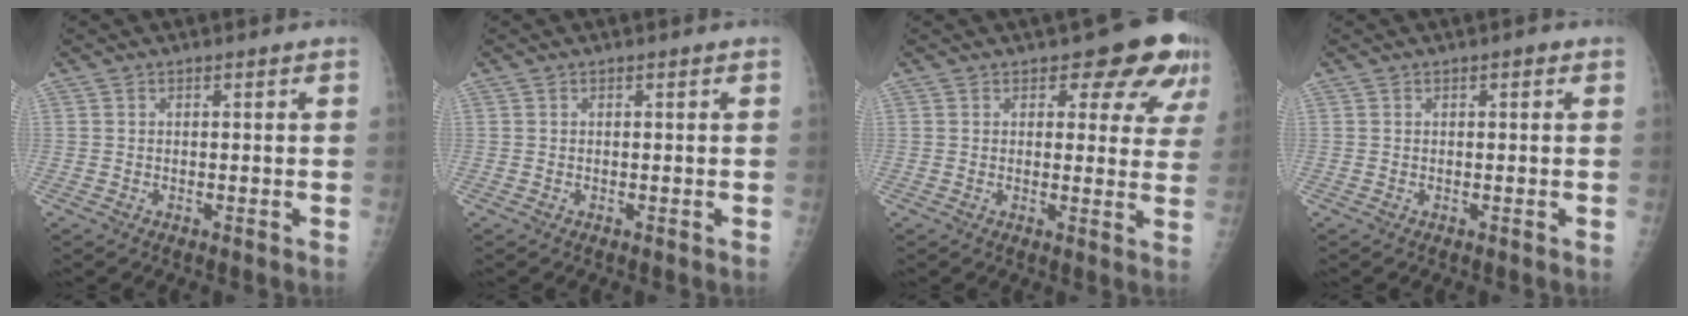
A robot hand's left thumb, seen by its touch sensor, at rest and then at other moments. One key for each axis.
{"total": 0.0}
{"total": 9.9, "fx": 6.7, "fy": 4.6, "fz": 5.6, "tx": -0.020, "ty": -0.033, "tz": 0.064}
{"total": 0.7, "fx": 0.2, "fy": 0.4, "fz": 0.5, "tx": 0.001, "ty": 0.002, "tz": 0.001}